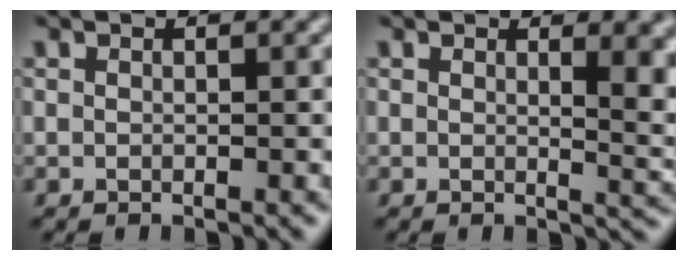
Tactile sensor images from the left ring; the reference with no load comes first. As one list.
[{"total": 4.9, "force": [1.3, 1.9, 4.3], "torque": [-0.033, -0.003, 0.022]}]